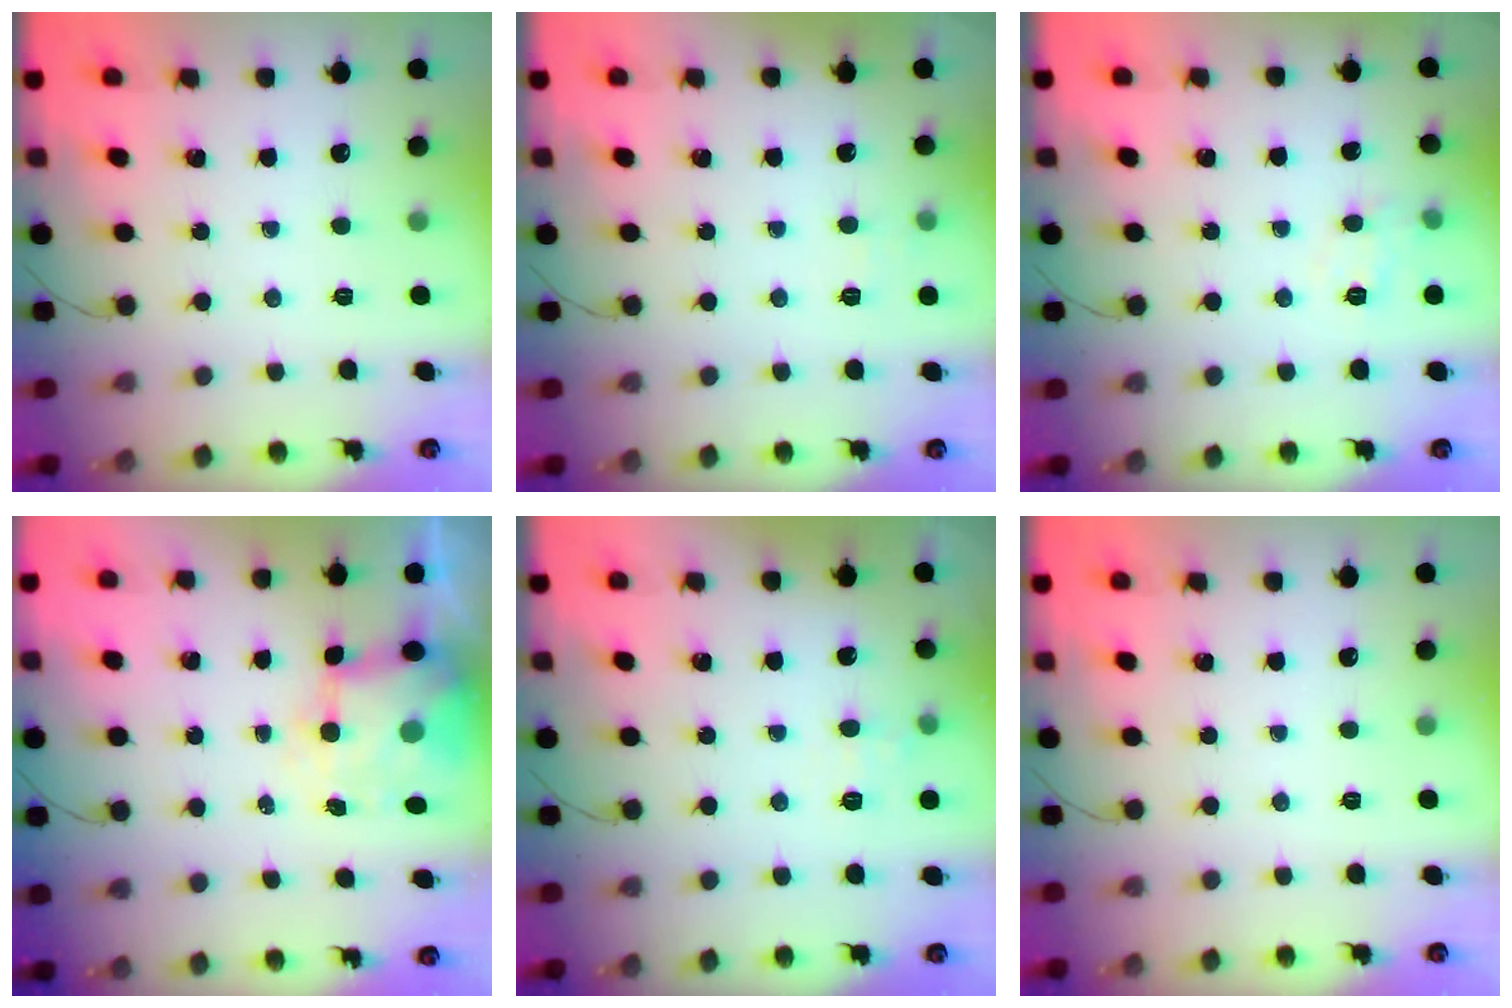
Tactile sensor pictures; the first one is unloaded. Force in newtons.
{"total": 4.9, "press": 4.7, "slide": 1.3}
{"total": 7.6, "press": 7.5, "slide": 1.3}
{"total": 7.8, "press": 7.7, "slide": 1.3}
{"total": 4.3, "press": 3.9, "slide": 1.8}
{"total": 0.0}